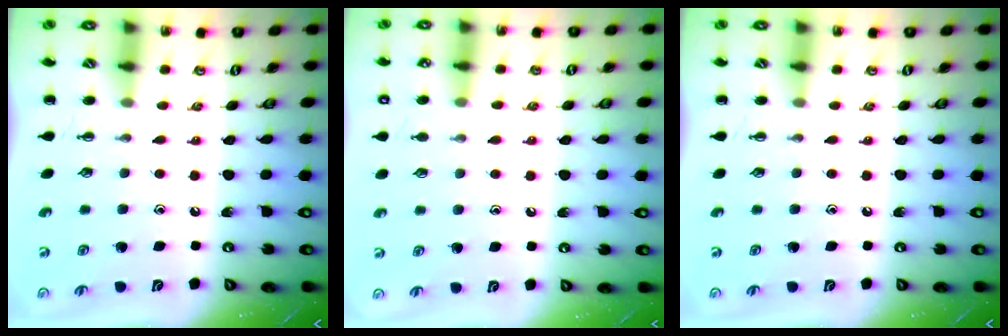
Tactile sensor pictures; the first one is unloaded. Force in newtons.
{"total": 7.4, "press": 7.0, "slide": 2.2}
{"total": 0.0}